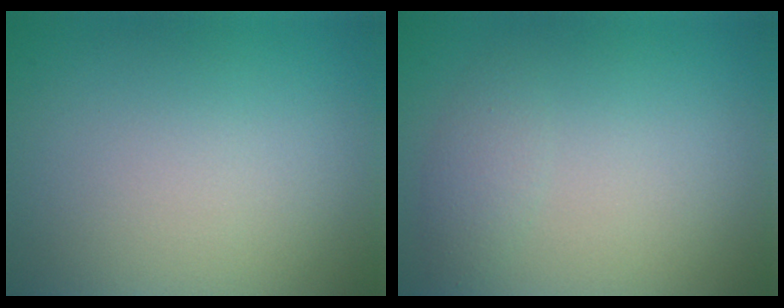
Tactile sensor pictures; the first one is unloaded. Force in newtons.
{"total": 1.4, "press": 1.4, "slide": 0.1}